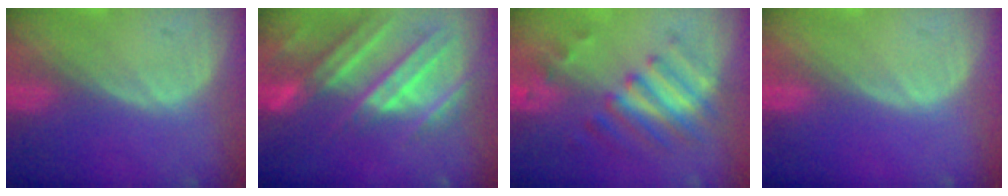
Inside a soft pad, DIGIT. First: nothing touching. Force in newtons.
{"total": 10.9, "press": 9.7, "slide": 4.9}
{"total": 7.9, "press": 7.0, "slide": 3.7}
{"total": 0.0}